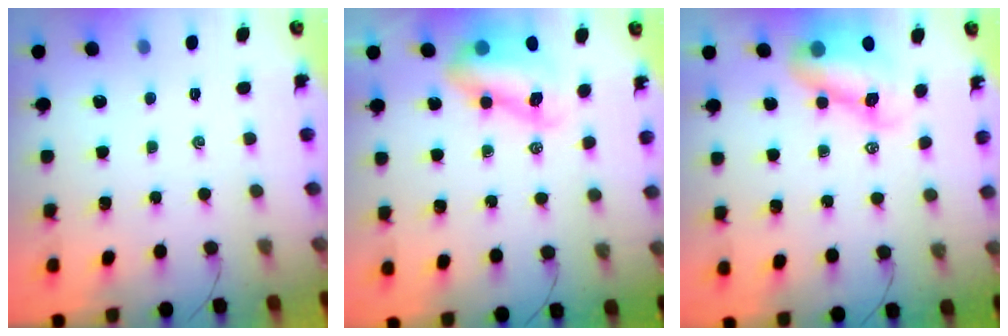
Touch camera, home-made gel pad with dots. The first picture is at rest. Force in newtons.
{"total": 9.3, "press": 9.0, "slide": 2.4}
{"total": 9.3, "press": 8.9, "slide": 3.0}